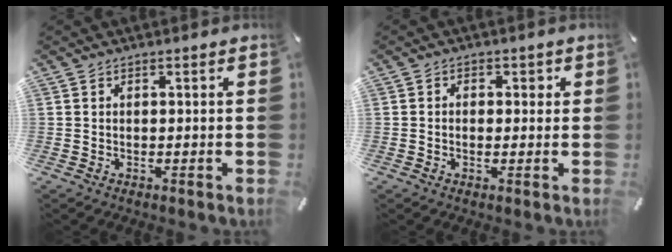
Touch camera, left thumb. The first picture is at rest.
{"total": 2.1, "force": [-0.4, 1.6, 1.2], "torque": [-0.016, 0.004, -0.013]}